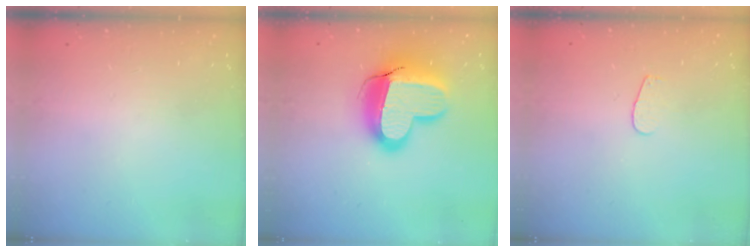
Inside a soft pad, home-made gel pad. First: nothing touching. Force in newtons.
{"total": 18.3, "press": 18.3, "slide": 1.4}
{"total": 2.6, "press": 2.5, "slide": 0.3}